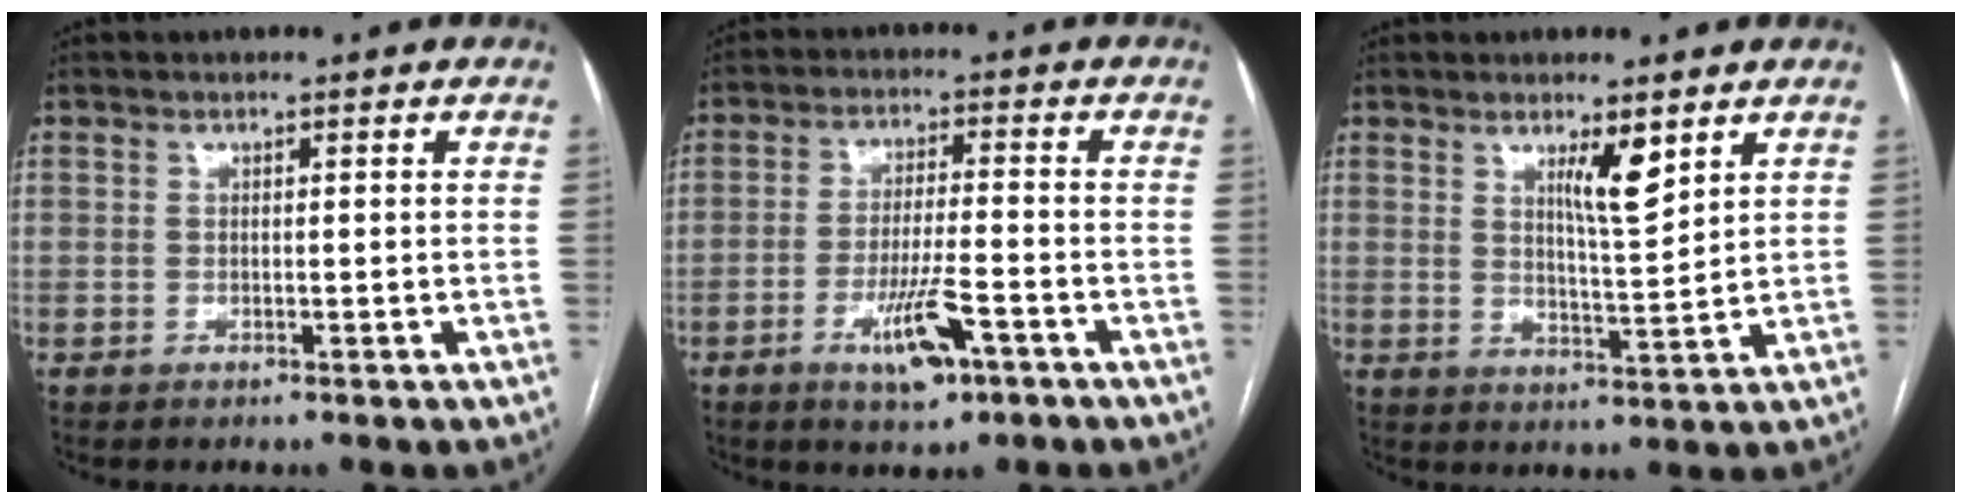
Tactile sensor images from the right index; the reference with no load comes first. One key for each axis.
{"total": 7.8, "fx": -3.9, "fy": 1.6, "fz": 6.6, "tx": -0.123, "ty": -0.008, "tz": -0.061}
{"total": 5.5, "fx": 3.2, "fy": 0.6, "fz": 4.4, "tx": -0.075, "ty": -0.008, "tz": 0.057}